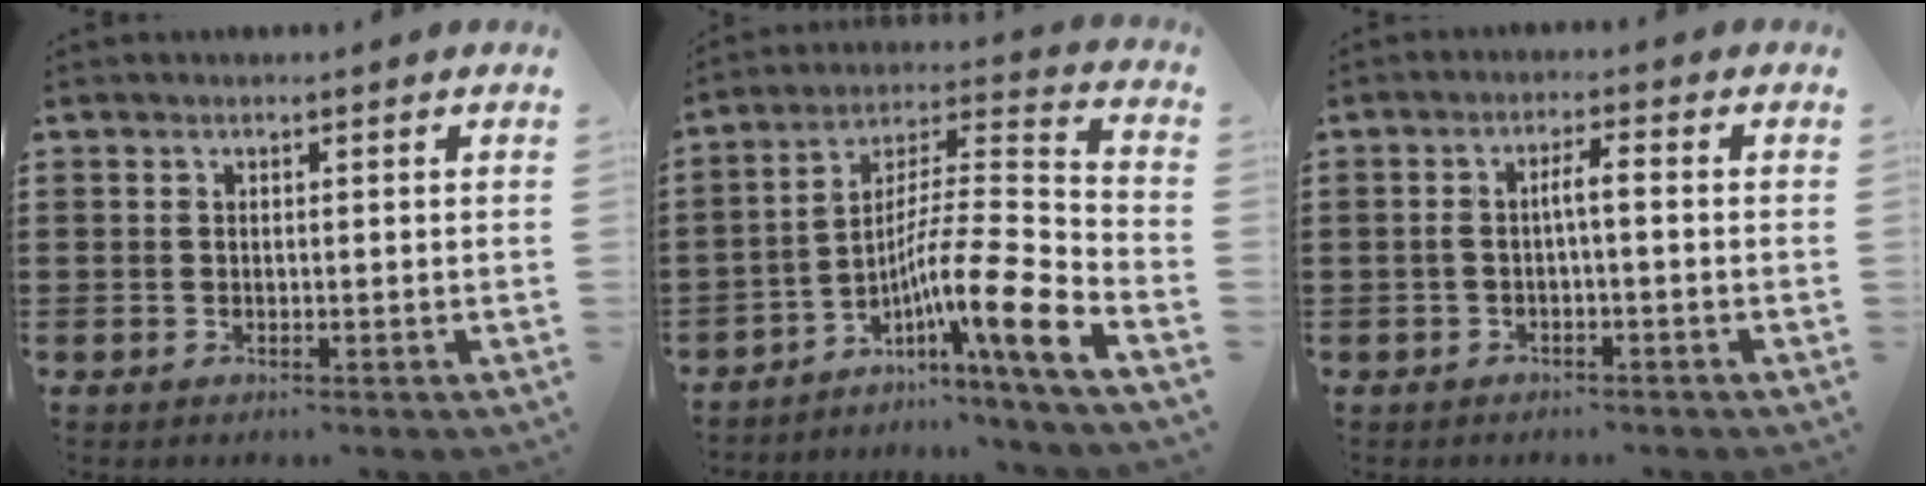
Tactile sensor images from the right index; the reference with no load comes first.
{"total": 11.6, "force": [-6.0, -0.2, 9.9], "torque": [-0.165, -0.029, -0.122]}
{"total": 3.0, "force": [-0.4, 0.4, 3.0], "torque": [-0.057, 0.007, -0.012]}